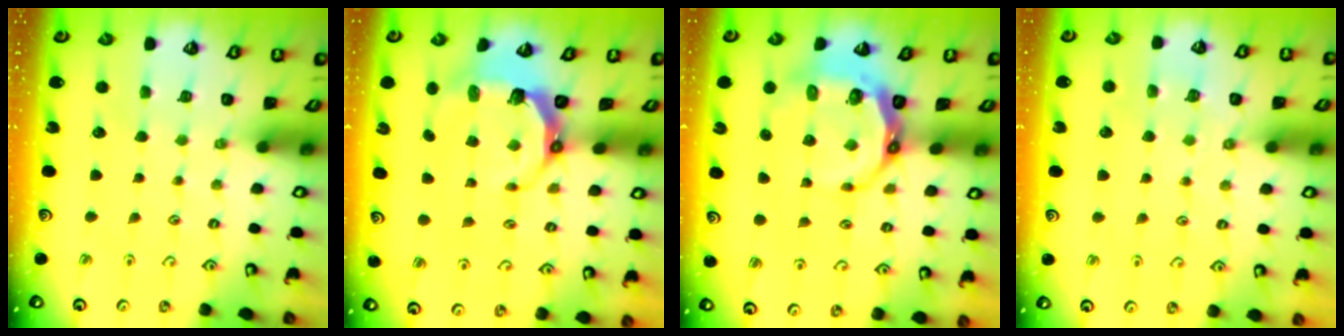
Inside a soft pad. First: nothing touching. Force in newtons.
{"total": 6.0, "press": 4.6, "slide": 3.9}
{"total": 8.6, "press": 7.8, "slide": 3.5}
{"total": 3.8, "press": 3.6, "slide": 0.9}